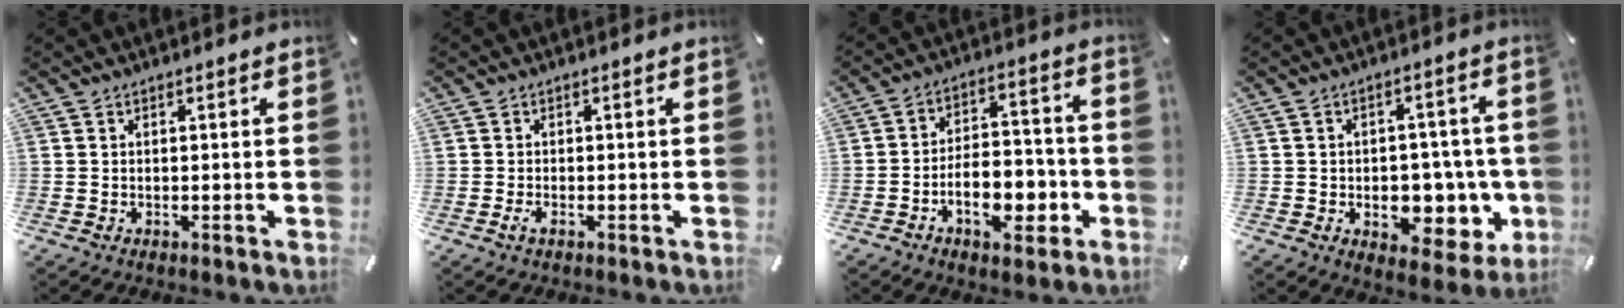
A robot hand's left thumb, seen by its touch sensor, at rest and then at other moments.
{"total": 1.6, "force": [-0.6, 0.4, 1.4], "torque": [-0.024, -0.001, -0.009]}
{"total": 12.2, "force": [-4.8, 7.9, 8.0], "torque": [-0.117, 0.021, -0.083]}
{"total": 11.3, "force": [-1.9, 7.4, 8.3], "torque": [-0.099, 0.004, -0.020]}